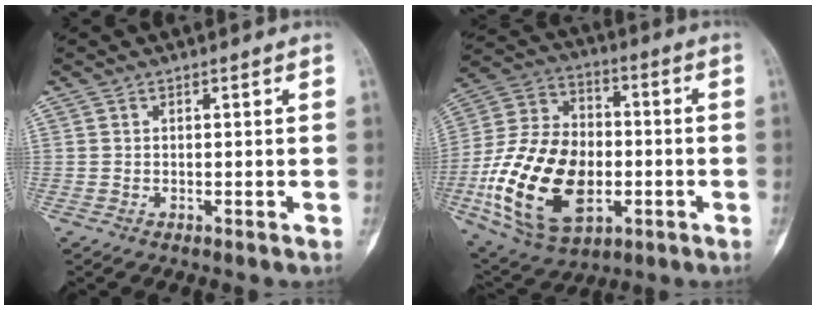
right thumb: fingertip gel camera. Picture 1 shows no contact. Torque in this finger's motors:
{"motor_torque": [0.55, 1.58, 1.78, -1.00, 0.25]}